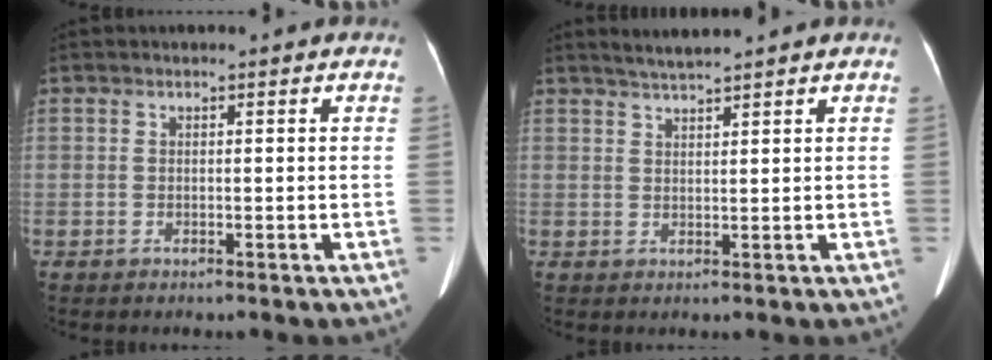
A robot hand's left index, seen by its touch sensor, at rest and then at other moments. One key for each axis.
{"total": 3.0, "fx": 2.7, "fy": -0.5, "fz": 1.1, "tx": -0.023, "ty": 0.009, "tz": 0.054}